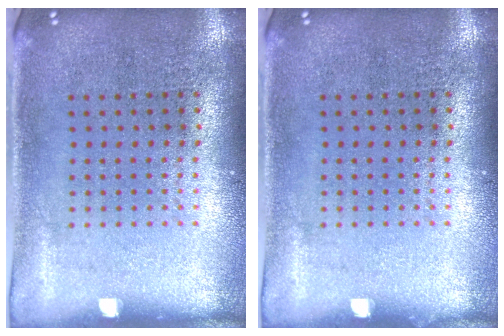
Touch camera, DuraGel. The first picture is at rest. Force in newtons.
{"total": 0.0}